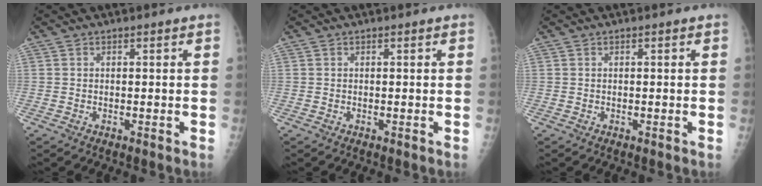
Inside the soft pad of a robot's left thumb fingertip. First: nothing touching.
{"total": 0.0}
{"total": 0.0}